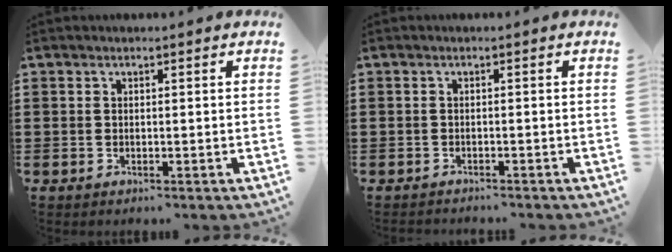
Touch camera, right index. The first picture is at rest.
{"total": 0.8, "force": [-0.8, 0.0, -0.1], "torque": [0.000, 0.001, -0.018]}